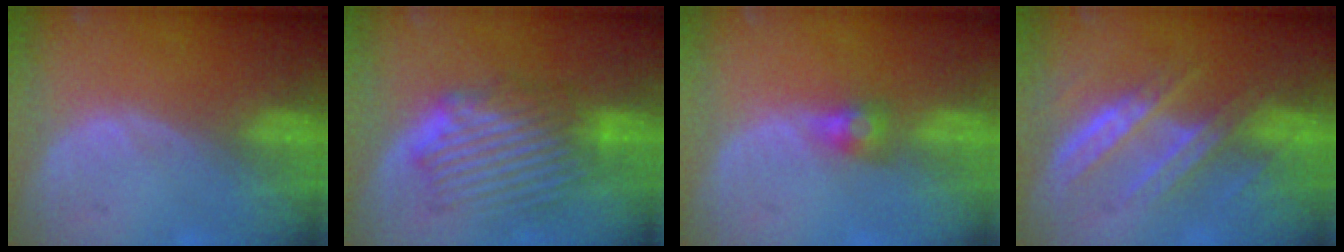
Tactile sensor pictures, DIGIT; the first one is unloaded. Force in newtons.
{"total": 8.9, "press": 8.3, "slide": 3.2}
{"total": 3.0, "press": 2.5, "slide": 1.6}
{"total": 7.0, "press": 6.9, "slide": 1.1}